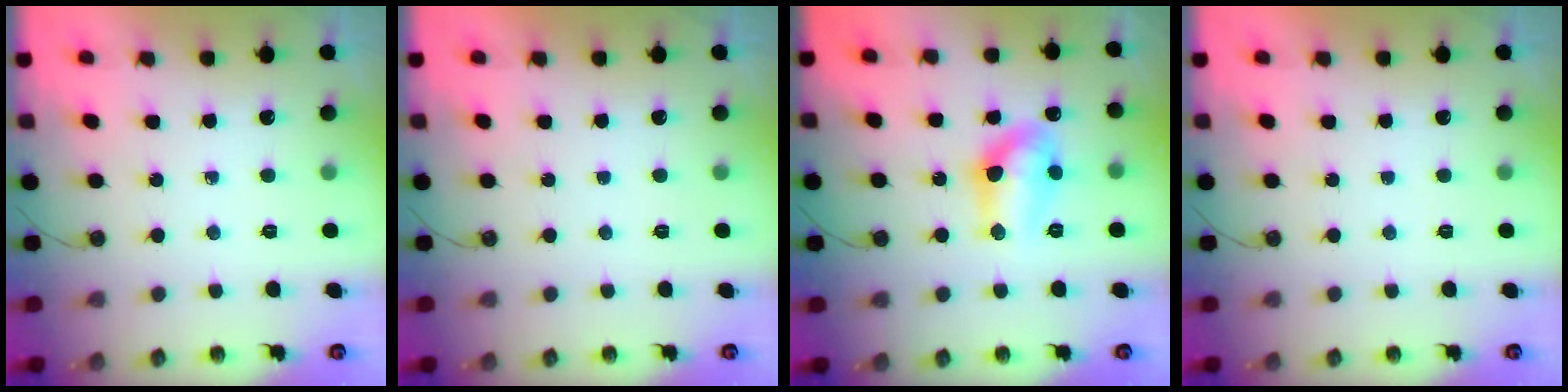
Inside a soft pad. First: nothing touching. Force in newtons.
{"total": 0.0}
{"total": 13.5, "press": 12.8, "slide": 4.5}
{"total": 0.0}